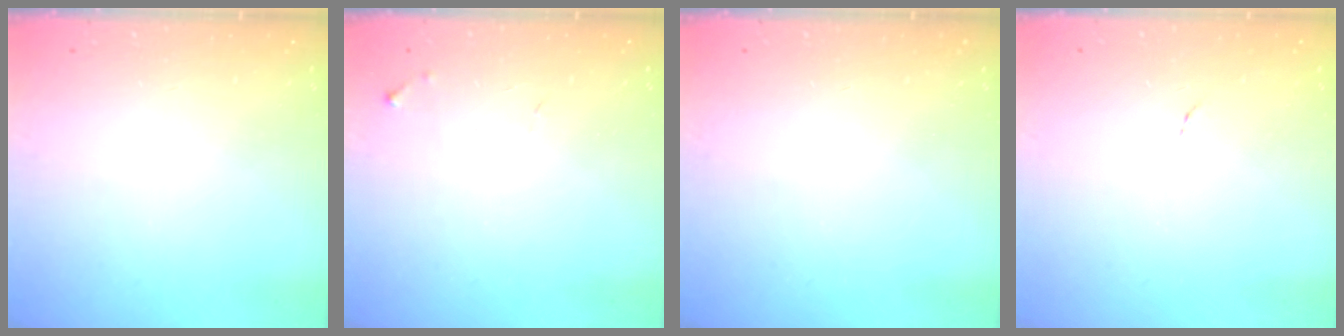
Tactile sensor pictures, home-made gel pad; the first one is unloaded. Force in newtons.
{"total": 5.4, "press": 5.4, "slide": 0.4}
{"total": 0.0}
{"total": 3.3, "press": 3.3, "slide": 0.2}